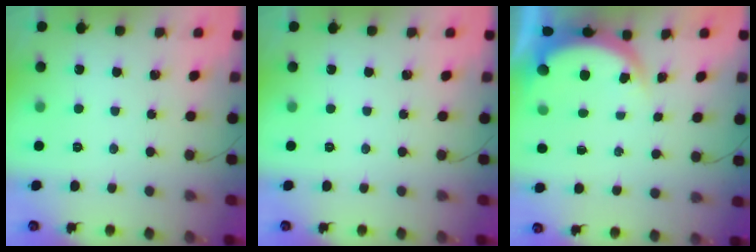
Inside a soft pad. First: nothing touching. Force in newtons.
{"total": 0.0}
{"total": 4.5, "press": 4.4, "slide": 0.8}